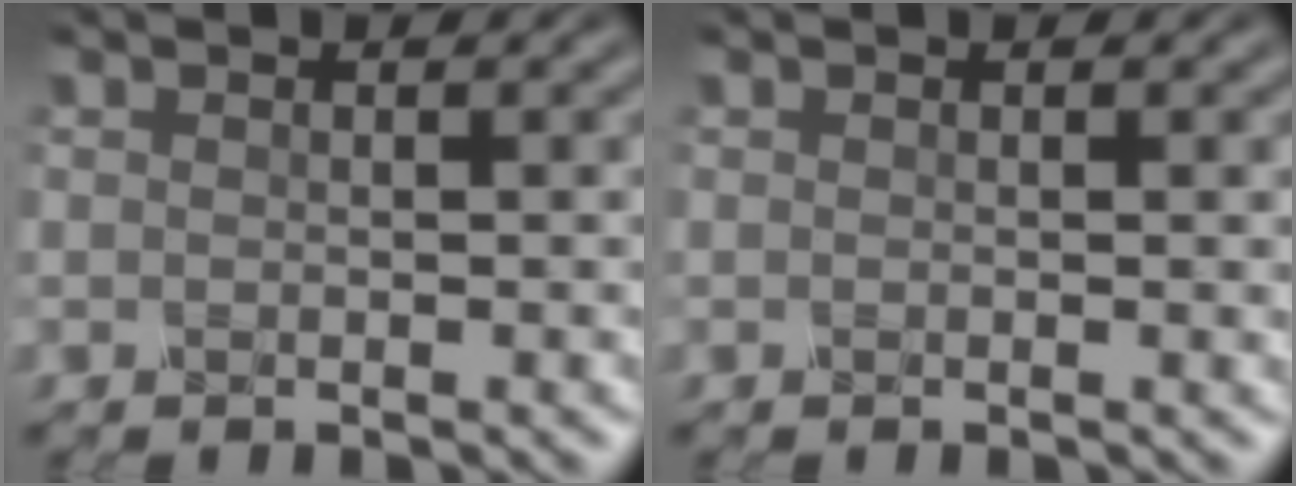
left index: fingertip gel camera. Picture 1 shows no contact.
{"total": 0.9, "force": [0.1, 0.4, 0.8], "torque": [-0.004, 0.002, -0.002]}